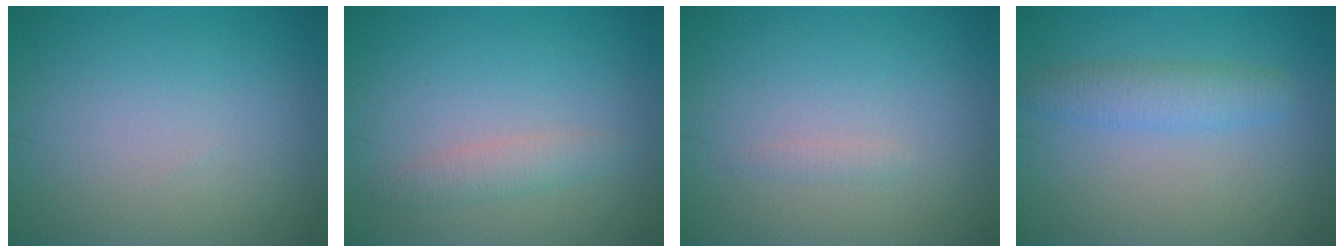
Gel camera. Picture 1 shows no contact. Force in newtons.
{"total": 1.7, "press": 1.7, "slide": 0.1}
{"total": 0.7, "press": 0.7, "slide": 0.0}
{"total": 2.7, "press": 2.7, "slide": 0.2}